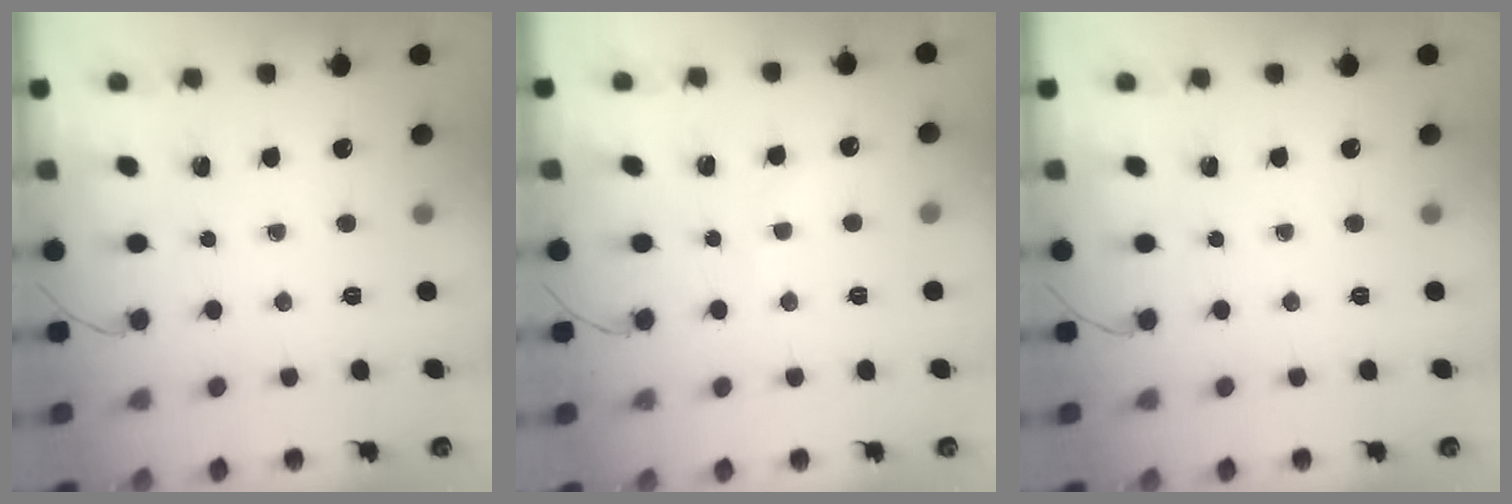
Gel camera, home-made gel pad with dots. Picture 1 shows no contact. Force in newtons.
{"total": 2.7, "press": 2.6, "slide": 0.5}
{"total": 0.0}